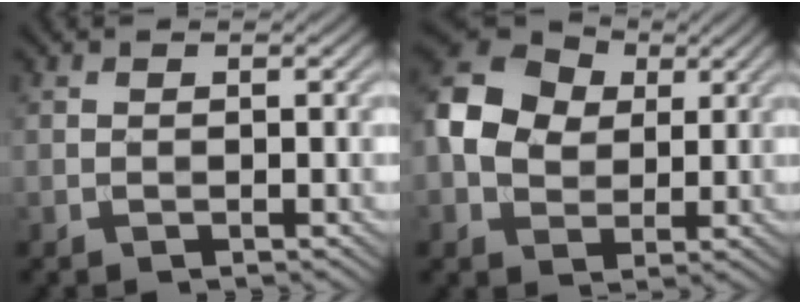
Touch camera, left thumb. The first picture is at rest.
{"total": 9.2, "force": [1.5, 7.2, 5.6], "torque": [-0.143, 0.015, 0.021]}